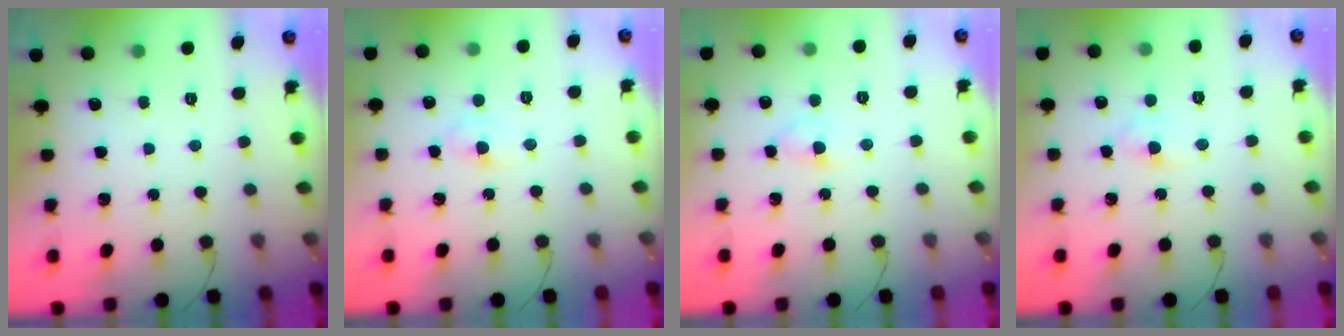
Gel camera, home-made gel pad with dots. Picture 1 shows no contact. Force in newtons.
{"total": 2.8, "press": 2.6, "slide": 1.0}
{"total": 3.9, "press": 3.6, "slide": 1.4}
{"total": 2.8, "press": 2.6, "slide": 1.0}